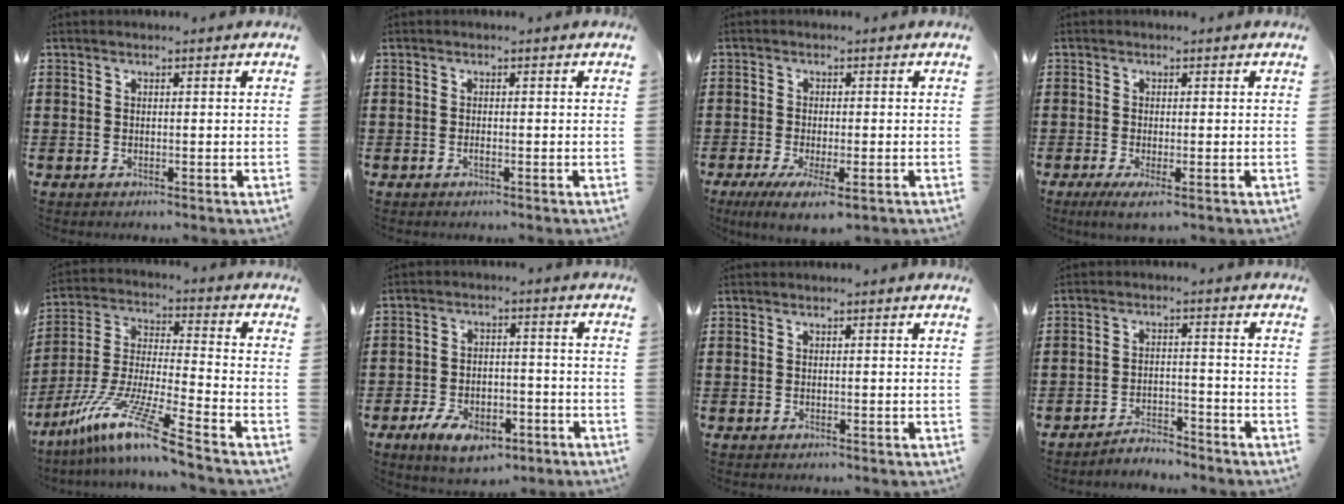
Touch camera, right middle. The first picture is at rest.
{"total": 0.6, "force": [-0.3, 0.2, 0.5], "torque": [-0.010, -0.003, -0.005]}
{"total": 3.5, "force": [-2.1, 0.8, 2.7], "torque": [-0.052, -0.005, -0.038]}
{"total": 0.8, "force": [-0.6, 0.1, 0.5], "torque": [-0.010, -0.004, -0.011]}
{"total": 12.7, "force": [-9.4, -0.1, 8.5], "torque": [-0.181, -0.006, -0.187]}
{"total": 6.7, "force": [-4.4, 2.9, 4.0], "torque": [-0.082, 0.008, -0.083]}
{"total": 0.0}
{"total": 3.4, "force": [-3.4, 0.3, 0.1], "torque": [-0.009, 0.004, -0.073]}